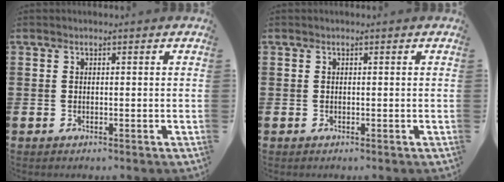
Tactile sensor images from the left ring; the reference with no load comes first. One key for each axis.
{"total": 0.0}